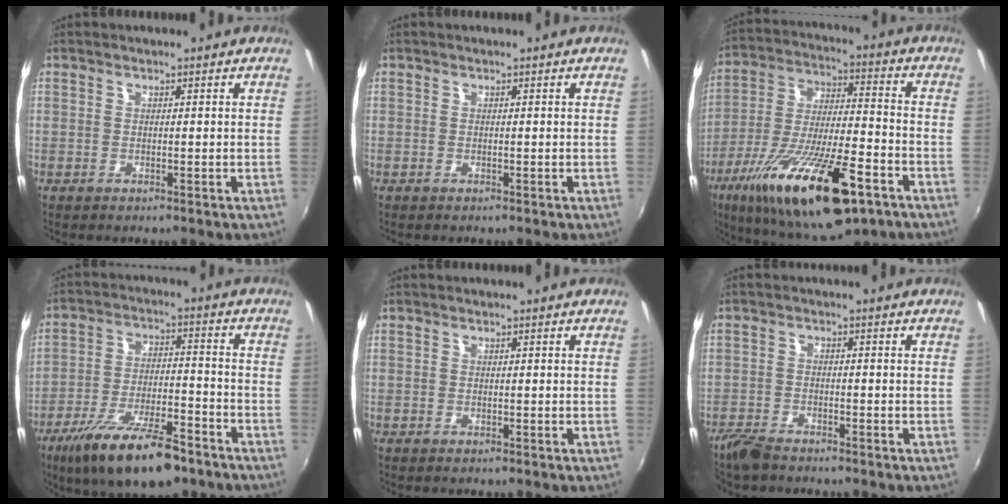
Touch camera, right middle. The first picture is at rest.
{"total": 0.0}
{"total": 25.2, "force": [-13.8, 7.3, 19.8], "torque": [-0.365, -0.057, -0.229]}
{"total": 17.0, "force": [-11.9, 5.3, 11.0], "torque": [-0.212, -0.026, -0.196]}
{"total": 0.0}
{"total": 4.4, "force": [-4.0, 1.3, 1.5], "torque": [-0.049, -0.013, -0.081]}